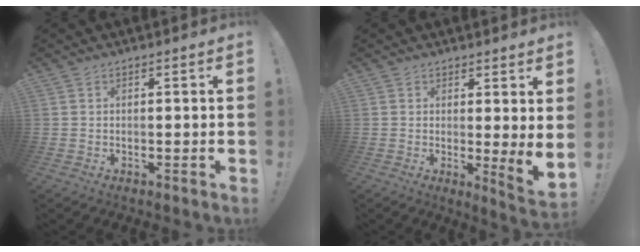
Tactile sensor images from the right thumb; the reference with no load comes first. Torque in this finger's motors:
{"motor_torque": [-0.42, 0.48, 0.73, 0.16, 0.00]}